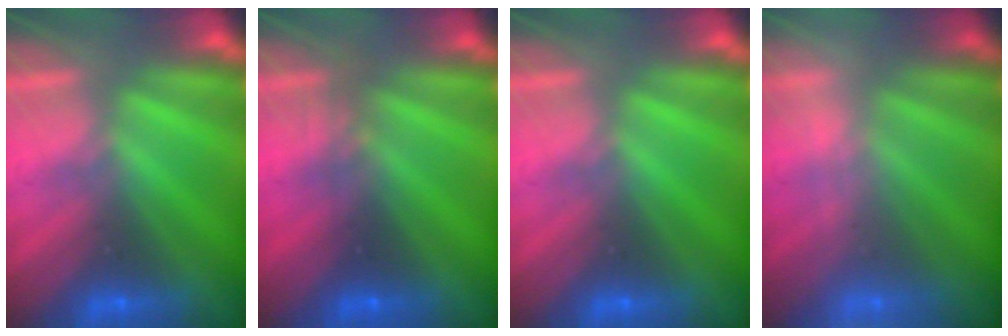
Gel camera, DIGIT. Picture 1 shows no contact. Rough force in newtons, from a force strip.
{"total": 2.3}
{"total": 0.0}
{"total": 1.9}